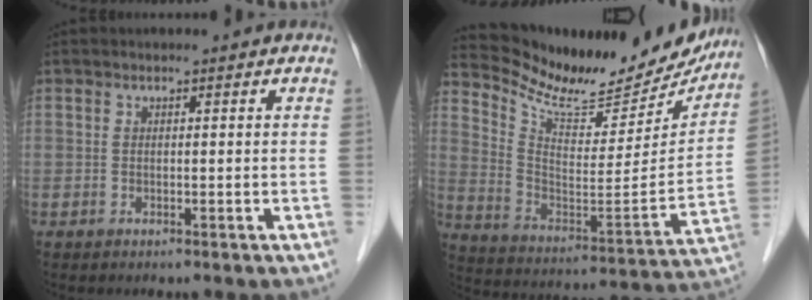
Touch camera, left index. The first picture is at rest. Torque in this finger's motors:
{"motor_torque": [-0.12, -0.97, 0.17, 0.02]}